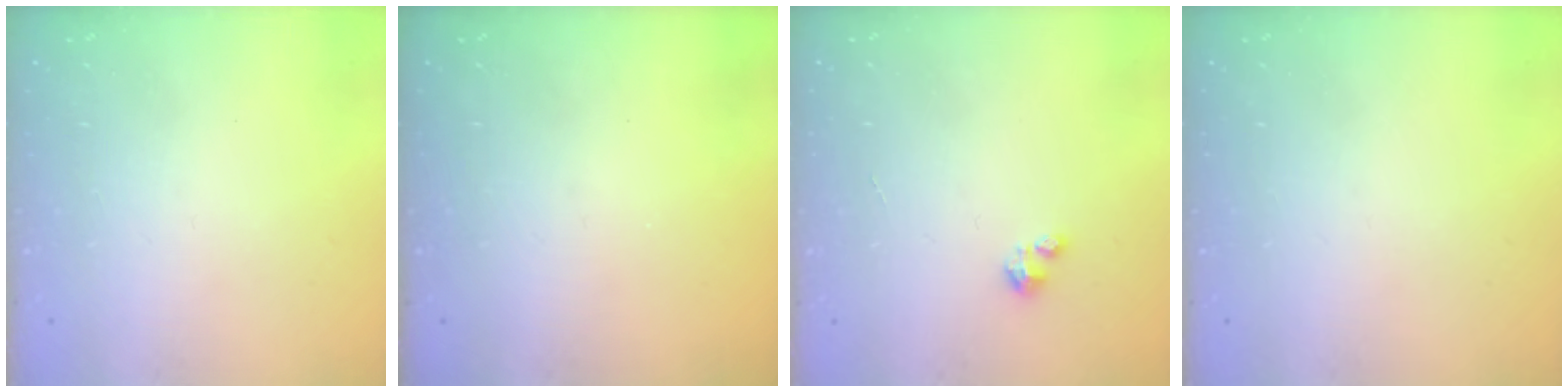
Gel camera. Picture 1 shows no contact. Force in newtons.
{"total": 0.0}
{"total": 1.2, "press": 1.2, "slide": 0.2}
{"total": 0.0}